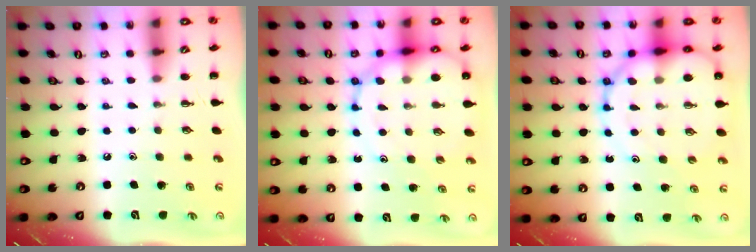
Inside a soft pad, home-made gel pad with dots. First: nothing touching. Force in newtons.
{"total": 13.6, "press": 13.2, "slide": 3.1}
{"total": 15.3, "press": 14.9, "slide": 3.5}